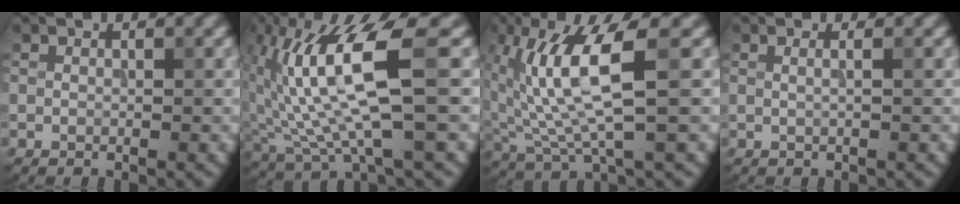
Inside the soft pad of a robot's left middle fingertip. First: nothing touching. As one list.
[{"total": 9.2, "force": [1.4, 2.0, 8.9], "torque": [-0.177, -0.003, 0.034]}, {"total": 7.5, "force": [1.5, 1.8, 7.2], "torque": [-0.148, -0.005, 0.034]}, {"total": 1.6, "force": [0.5, 0.8, 1.3], "torque": [-0.002, 0.002, -0.011]}]